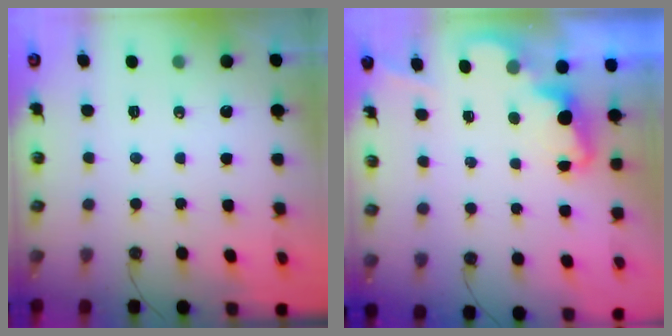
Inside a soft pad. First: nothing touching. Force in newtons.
{"total": 2.2, "press": 2.2, "slide": 0.5}